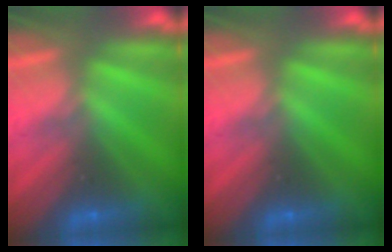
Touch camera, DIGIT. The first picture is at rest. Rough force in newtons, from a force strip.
{"total": 0.0}